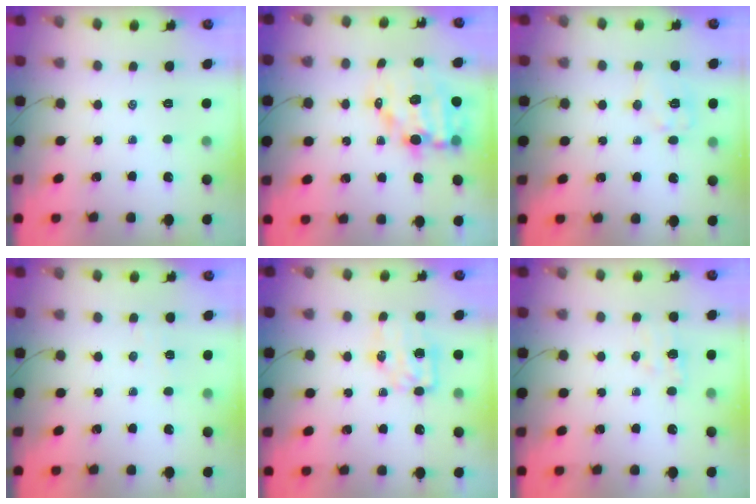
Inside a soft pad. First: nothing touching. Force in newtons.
{"total": 12.0, "press": 11.5, "slide": 3.1}
{"total": 8.1, "press": 8.0, "slide": 1.4}
{"total": 2.7, "press": 2.6, "slide": 0.8}
{"total": 6.5, "press": 6.5, "slide": 0.4}
{"total": 5.4, "press": 5.3, "slide": 1.2}